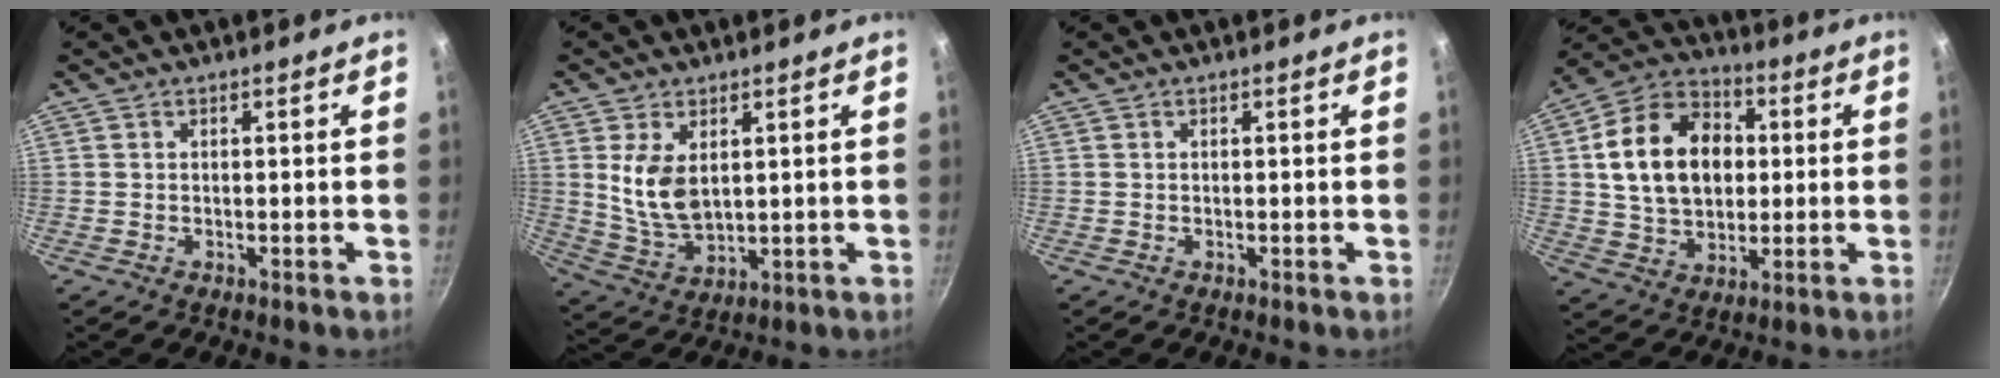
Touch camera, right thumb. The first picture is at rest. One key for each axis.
{"total": 9.1, "fx": 2.4, "fy": 5.3, "fz": 7.0, "tx": -0.127, "ty": -0.027, "tz": 0.060}
{"total": 0.0}
{"total": 18.4, "fx": 2.4, "fy": 13.5, "fz": 12.3, "tx": -0.181, "ty": 0.018, "tz": 0.035}